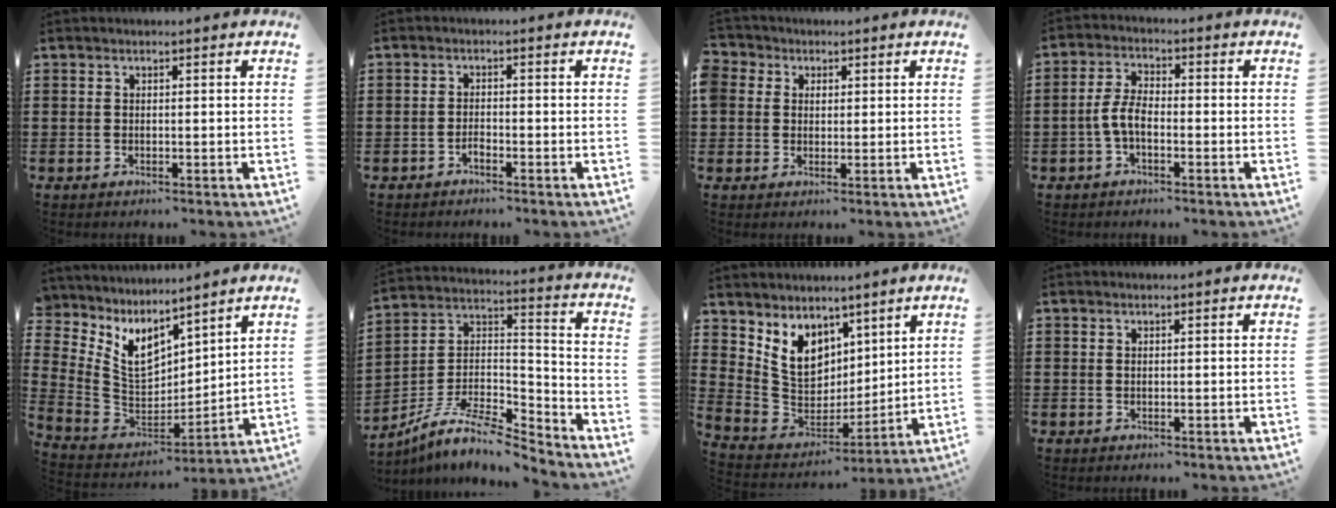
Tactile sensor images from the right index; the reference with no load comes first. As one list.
[{"total": 1.3, "force": [-1.0, 0.4, 0.6], "torque": [-0.014, -0.001, -0.020]}, {"total": 3.0, "force": [1.1, 2.8, 0.2], "torque": [-0.019, 0.014, 0.019]}, {"total": 4.6, "force": [-1.4, 2.2, 3.8], "torque": [-0.096, -0.001, -0.035]}, {"total": 7.4, "force": [4.3, 4.9, 3.4], "torque": [-0.106, -0.039, 0.083]}, {"total": 9.2, "force": [-7.3, 2.6, 4.9], "torque": [-0.111, 0.008, -0.151]}, {"total": 8.7, "force": [4.3, 6.8, 3.3], "torque": [-0.108, -0.025, 0.089]}, {"total": 0.0}]